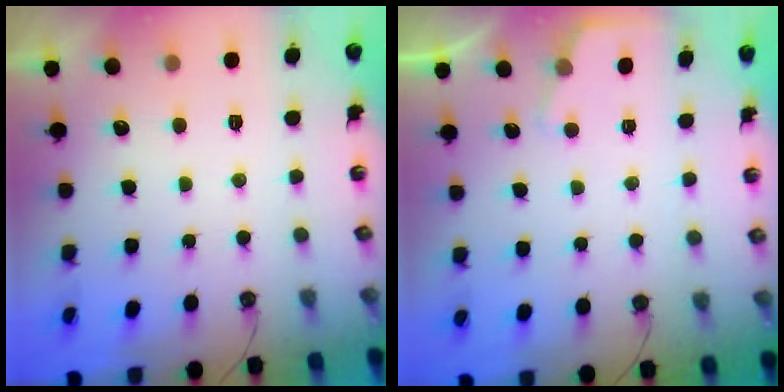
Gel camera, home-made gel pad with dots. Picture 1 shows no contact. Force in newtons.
{"total": 2.3, "press": 2.3, "slide": 0.3}